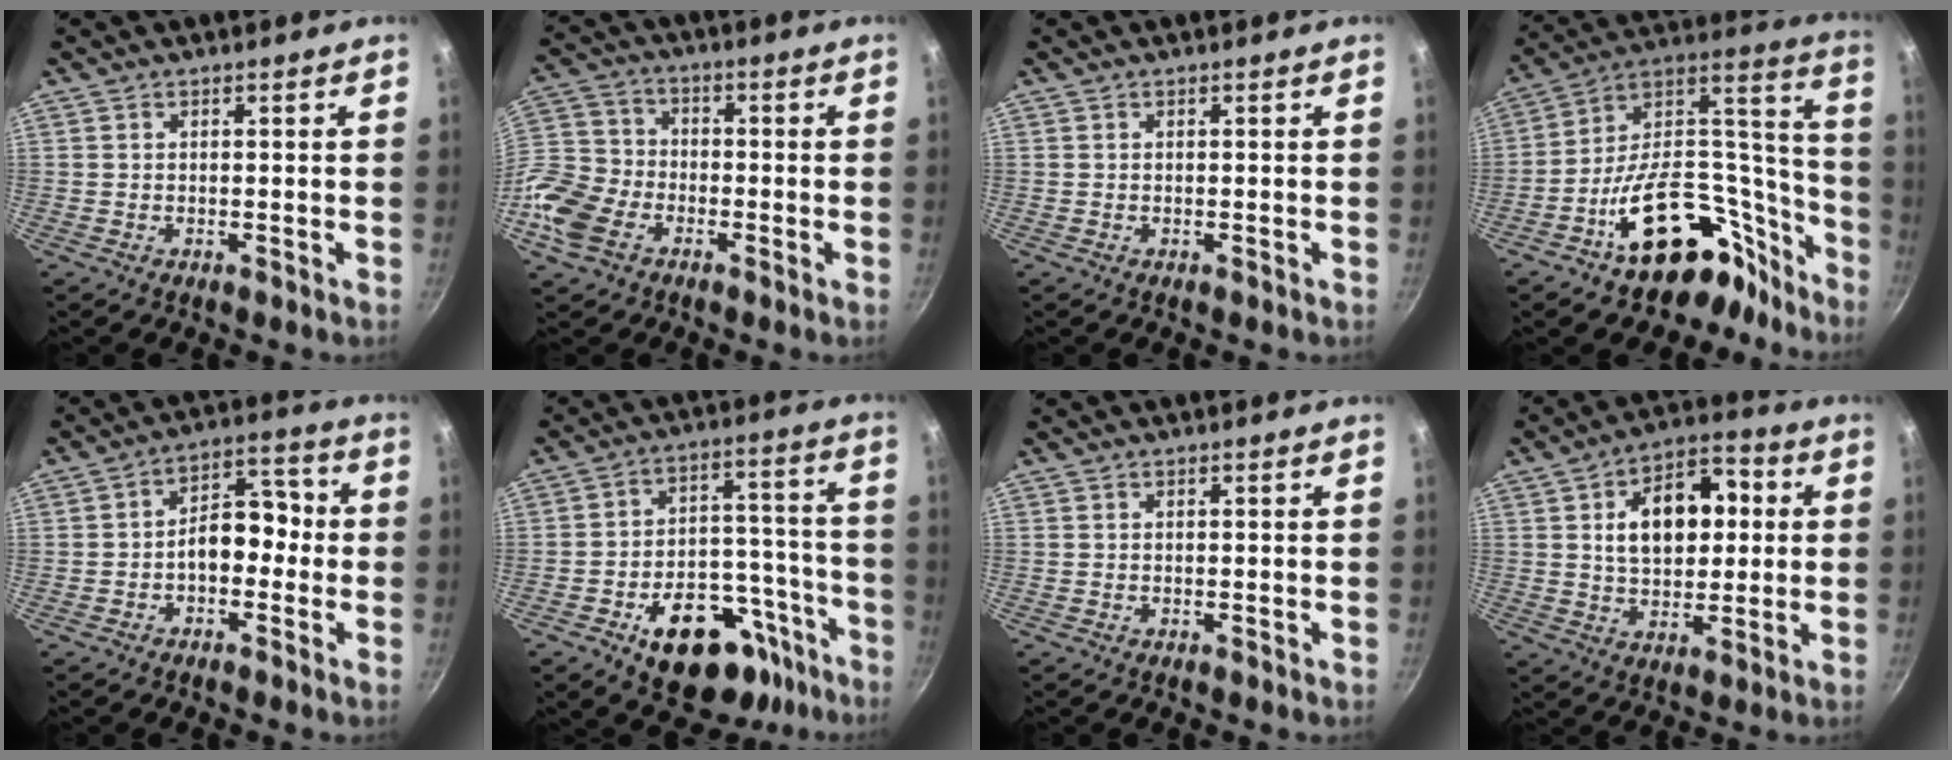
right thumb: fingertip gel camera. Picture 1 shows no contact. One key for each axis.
{"total": 12.9, "fx": -5.4, "fy": 9.1, "fz": 7.3, "tx": -0.153, "ty": 0.022, "tz": -0.114}
{"total": 0.0}
{"total": 22.2, "fx": -13.8, "fy": 11.4, "fz": 13.2, "tx": -0.151, "ty": 0.141, "tz": -0.223}
{"total": 8.9, "fx": -1.4, "fy": 5.7, "fz": 6.7, "tx": -0.074, "ty": 0.040, "tz": -0.033}
{"total": 19.7, "fx": -11.2, "fy": 10.8, "fz": 12.2, "tx": -0.136, "ty": 0.089, "tz": -0.160}
{"total": 0.0}
{"total": 14.5, "fx": 2.6, "fy": 9.0, "fz": 11.1, "tx": -0.140, "ty": 0.014, "tz": 0.037}